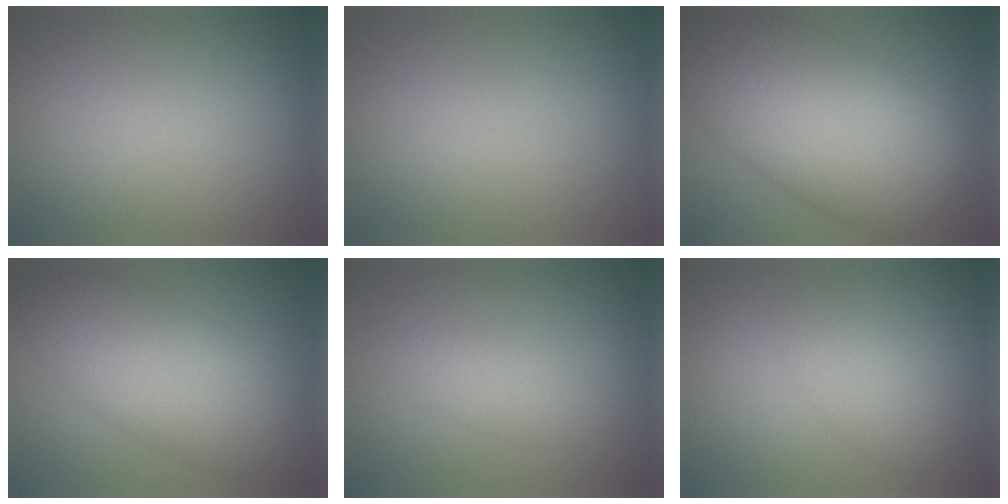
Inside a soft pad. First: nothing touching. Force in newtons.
{"total": 0.0}
{"total": 14.0, "press": 14.0, "slide": 0.3}
{"total": 7.8, "press": 7.8, "slide": 0.4}
{"total": 1.9, "press": 1.9, "slide": 0.1}
{"total": 2.4, "press": 2.4, "slide": 0.1}